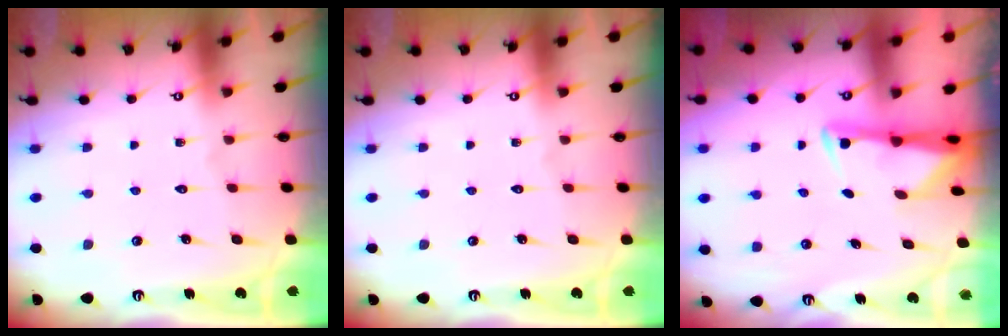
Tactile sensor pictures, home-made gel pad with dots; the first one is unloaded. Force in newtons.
{"total": 0.0}
{"total": 3.0, "press": 2.9, "slide": 0.5}